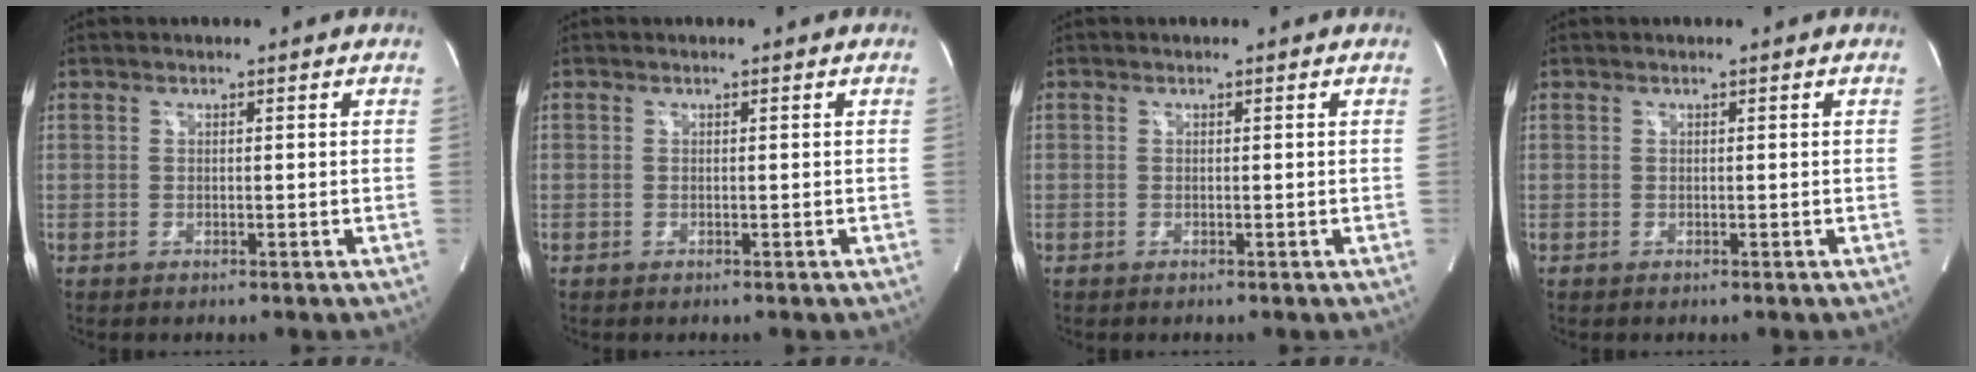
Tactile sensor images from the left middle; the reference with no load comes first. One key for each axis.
{"total": 0.0}
{"total": 0.0}
{"total": 0.0}